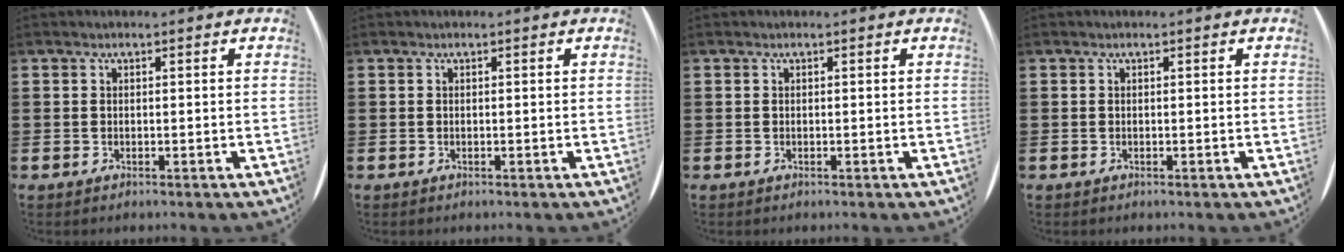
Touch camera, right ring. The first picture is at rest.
{"total": 0.0}
{"total": 0.0}
{"total": 0.0}